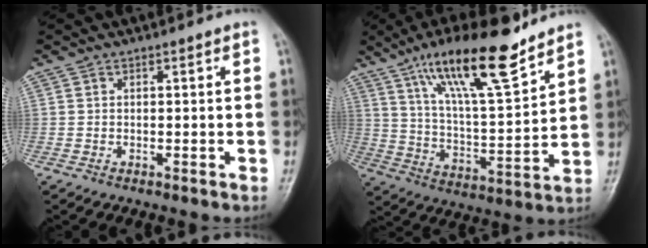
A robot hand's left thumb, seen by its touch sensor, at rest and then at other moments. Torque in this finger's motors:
{"motor_torque": [0.64, 0.62, 1.49, -1.28, 0.16]}